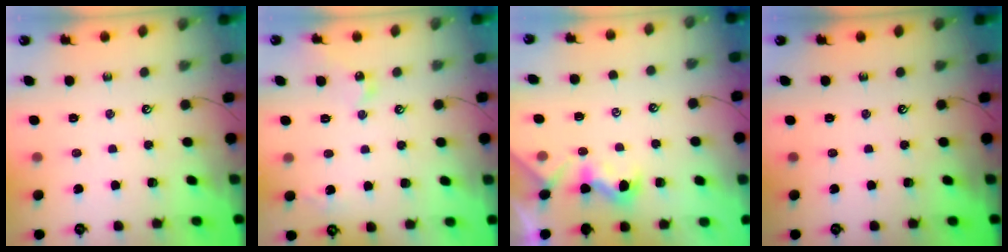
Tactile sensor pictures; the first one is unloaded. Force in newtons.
{"total": 4.4, "press": 4.4, "slide": 0.6}
{"total": 0.9, "press": 0.5, "slide": 0.7}
{"total": 0.0}